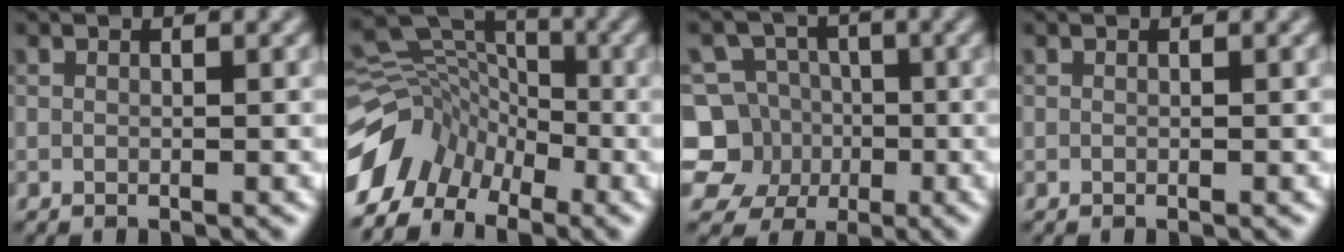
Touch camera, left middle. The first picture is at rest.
{"total": 6.5, "force": [-3.9, 4.4, 2.6], "torque": [-0.047, -0.002, -0.087]}
{"total": 7.3, "force": [-1.5, 6.9, 1.9], "torque": [-0.028, 0.016, -0.059]}
{"total": 0.0}